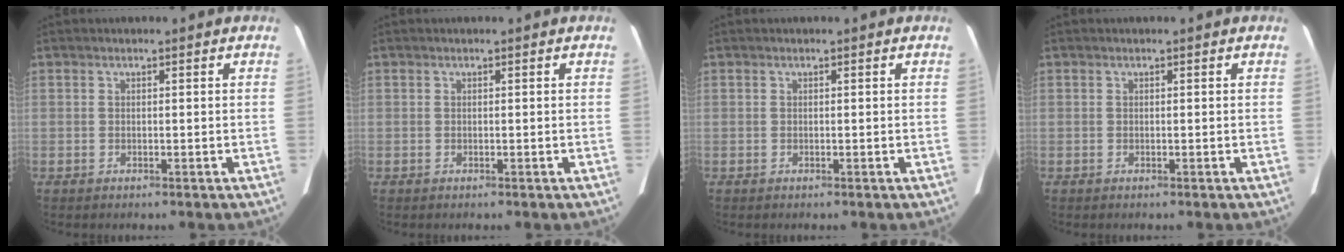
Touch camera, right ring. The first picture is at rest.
{"total": 0.0}
{"total": 0.0}
{"total": 0.0}